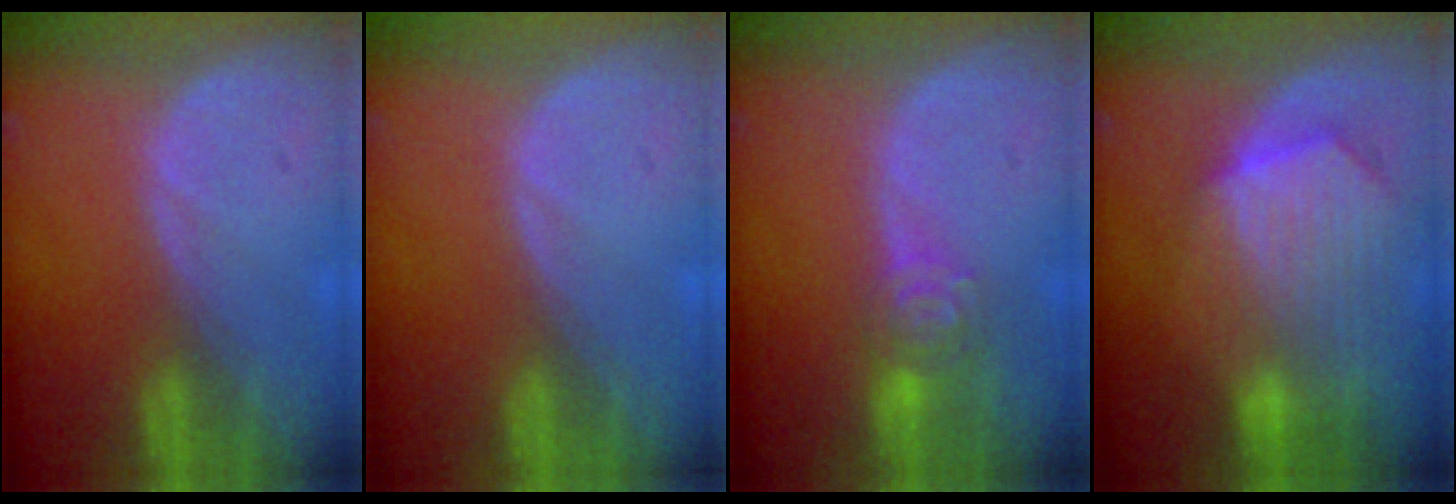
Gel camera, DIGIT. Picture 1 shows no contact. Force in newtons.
{"total": 0.0}
{"total": 4.7, "press": 4.2, "slide": 2.2}
{"total": 10.3, "press": 8.9, "slide": 5.3}